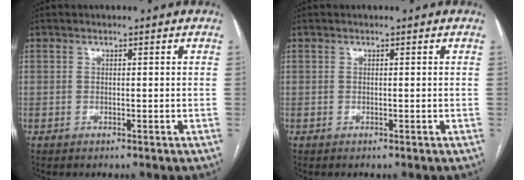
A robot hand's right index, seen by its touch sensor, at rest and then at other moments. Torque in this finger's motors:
{"motor_torque": [-0.01, -0.01, 0.00, 0.01]}